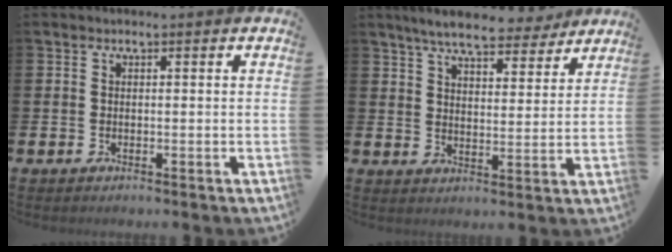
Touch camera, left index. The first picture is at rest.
{"total": 7.5, "force": [6.9, 1.4, 2.6], "torque": [-0.059, -0.034, 0.120]}